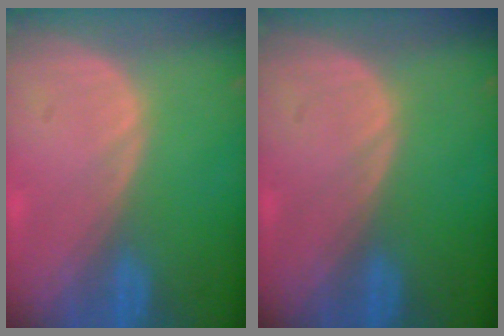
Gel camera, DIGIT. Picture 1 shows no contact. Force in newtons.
{"total": 0.0}